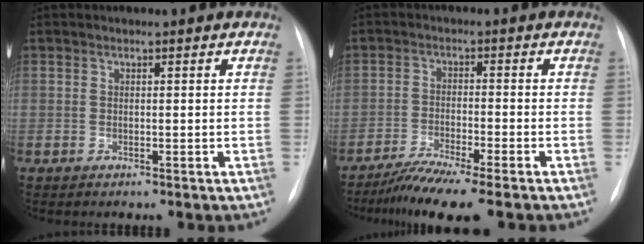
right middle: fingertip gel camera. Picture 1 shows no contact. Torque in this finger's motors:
{"motor_torque": [0.94, -0.93, 0.18, 0.09]}